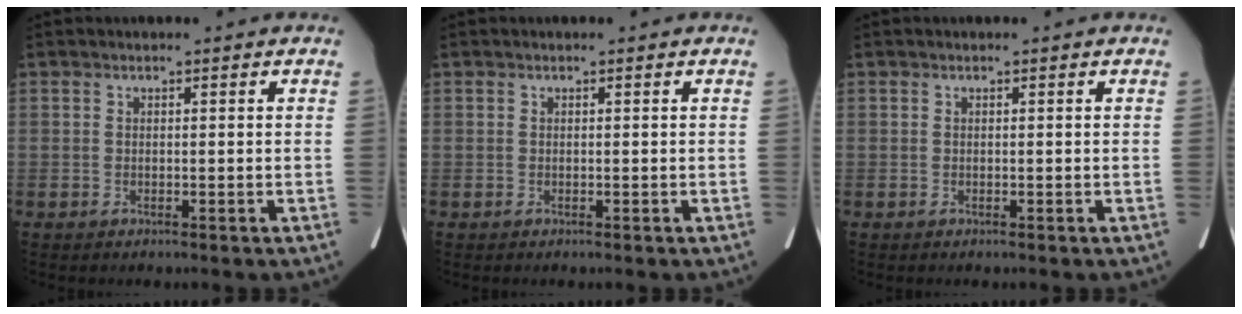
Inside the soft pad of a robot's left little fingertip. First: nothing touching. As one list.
[{"total": 0.0}, {"total": 0.0}]